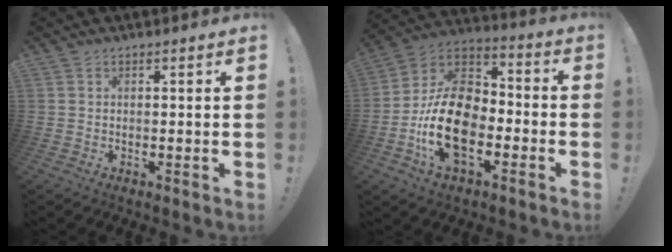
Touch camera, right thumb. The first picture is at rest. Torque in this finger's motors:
{"motor_torque": [2.44, 2.57, 1.49, -1.28, 0.46]}